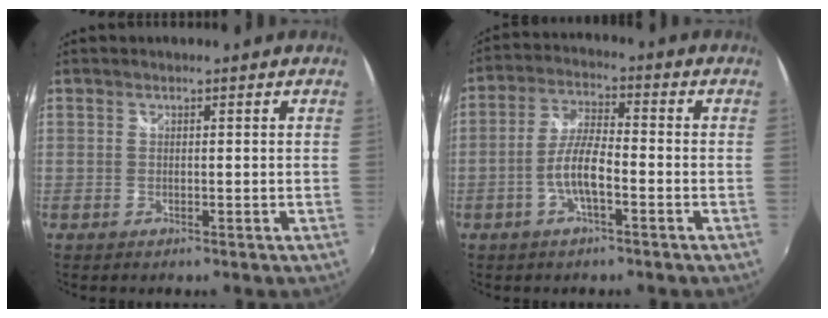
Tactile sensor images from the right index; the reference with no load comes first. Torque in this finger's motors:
{"motor_torque": [0.25, -0.13, 0.38, 0.08]}